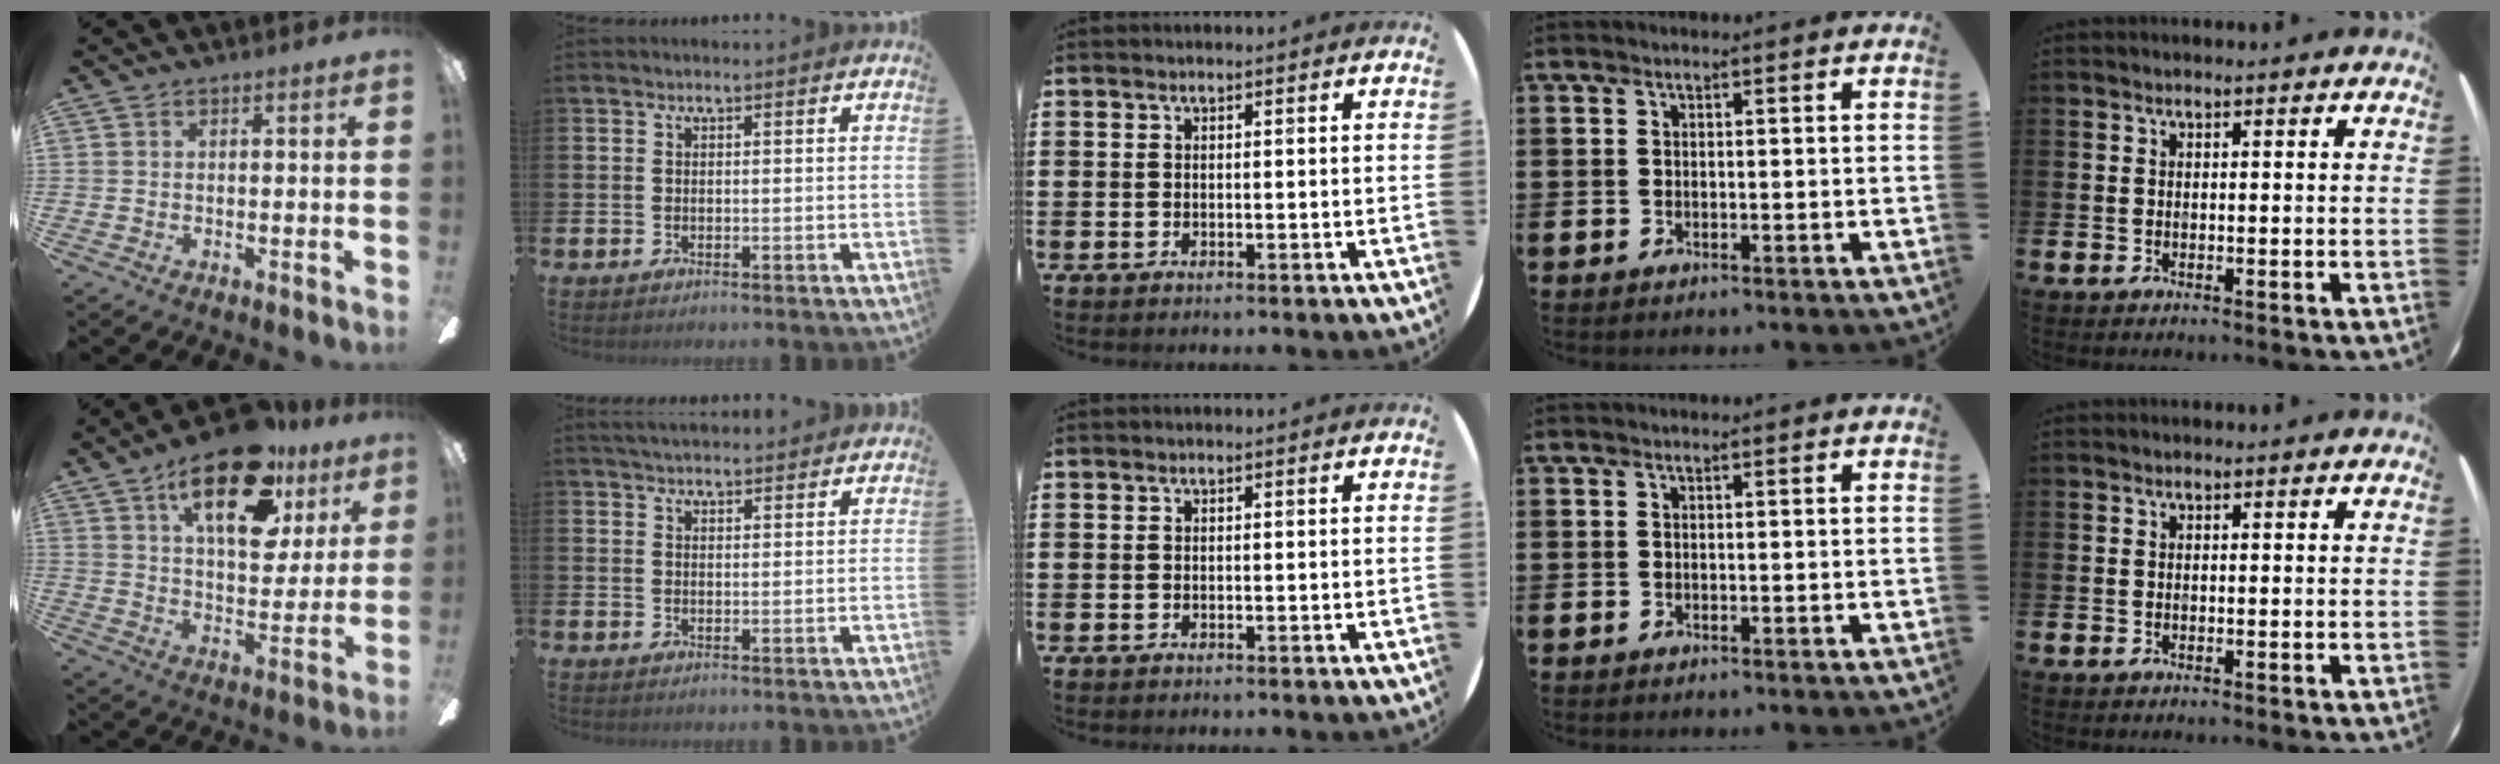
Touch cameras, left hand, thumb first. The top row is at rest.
{"thumb": {"total": 21.4, "force": [12.0, 9.7, 14.8], "torque": [-0.223, -0.050, 0.198]}, "index": {"total": 3.3, "force": [3.2, 0.6, 0.6], "torque": [-0.016, -0.010, 0.059]}}